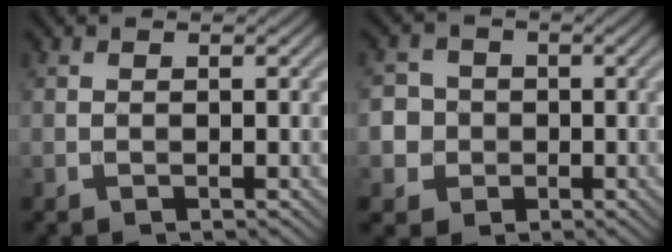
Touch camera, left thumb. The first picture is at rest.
{"total": 5.5, "force": [-0.7, 5.3, 1.3], "torque": [-0.042, 0.012, -0.042]}